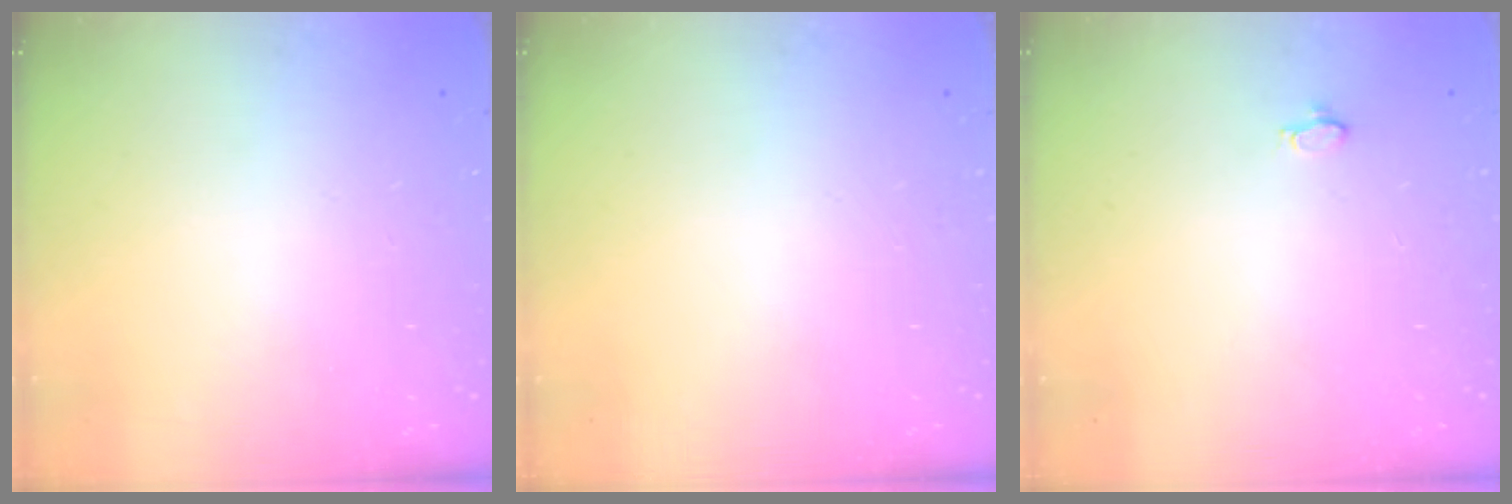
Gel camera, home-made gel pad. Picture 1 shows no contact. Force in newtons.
{"total": 0.0}
{"total": 2.8, "press": 2.8, "slide": 0.3}